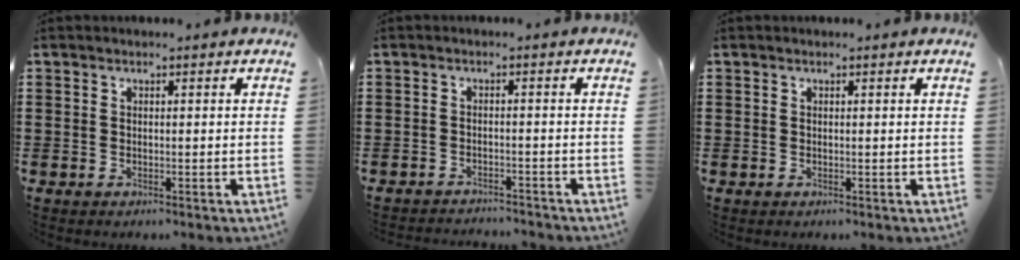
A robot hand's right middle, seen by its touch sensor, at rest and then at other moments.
{"total": 2.2, "force": [-2.1, 0.1, -0.1], "torque": [-0.004, 0.002, -0.047]}
{"total": 0.0}